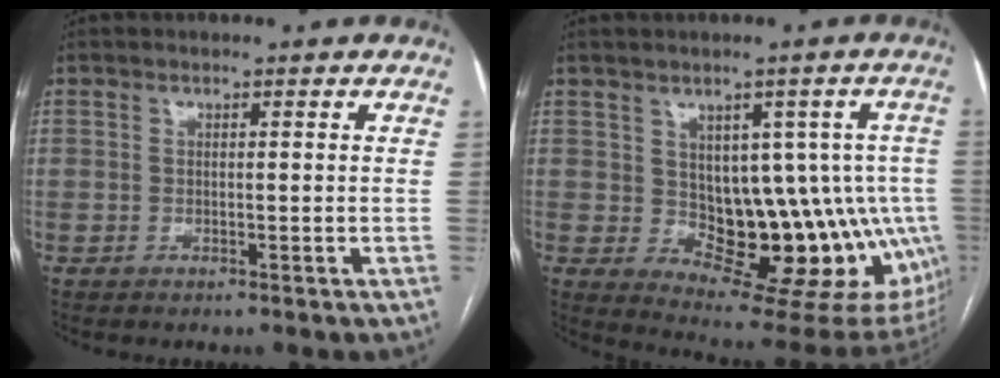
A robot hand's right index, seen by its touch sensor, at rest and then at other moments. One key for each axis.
{"total": 15.5, "fx": -0.7, "fy": 8.1, "fz": 13.2, "tx": -0.117, "ty": 0.021, "tz": 0.011}